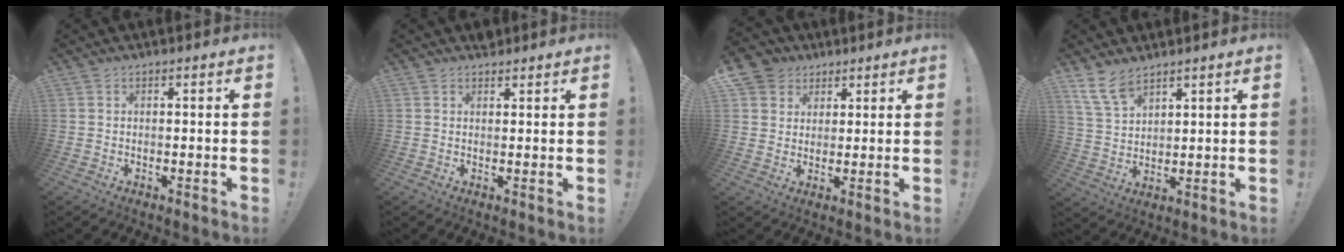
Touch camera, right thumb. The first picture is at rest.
{"total": 2.1, "force": [1.7, 1.2, 0.5], "torque": [0.004, -0.009, 0.031]}
{"total": 6.3, "force": [3.2, 5.4, 1.1], "torque": [-0.022, -0.017, 0.066]}
{"total": 8.5, "force": [6.6, 3.6, 4.0], "torque": [-0.080, -0.033, 0.131]}